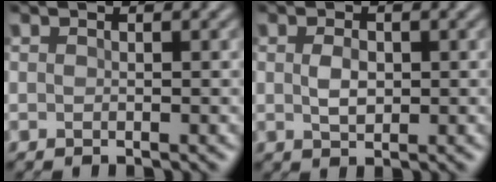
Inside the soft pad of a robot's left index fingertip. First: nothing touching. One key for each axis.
{"total": 2.0, "fx": -0.1, "fy": 1.3, "fz": 1.5, "tx": -0.034, "ty": -0.004, "tz": -0.002}